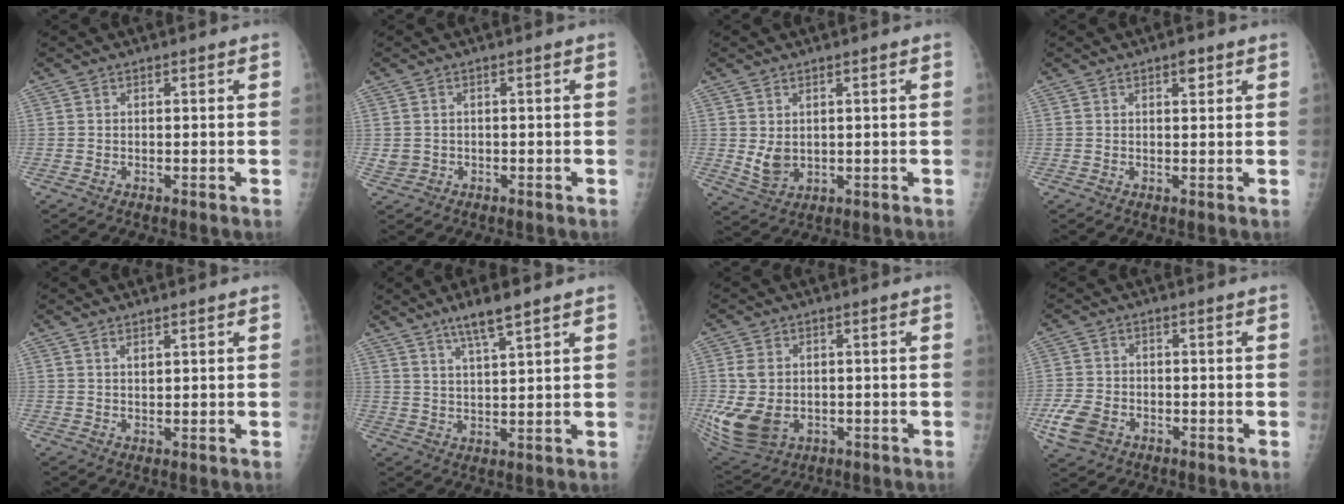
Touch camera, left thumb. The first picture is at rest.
{"total": 1.7, "force": [-0.2, 1.7, 0.4], "torque": [-0.005, 0.005, 0.002]}
{"total": 4.2, "force": [0.7, 2.9, 2.9], "torque": [-0.042, -0.013, 0.026]}
{"total": 2.0, "force": [1.2, 0.9, 1.4], "torque": [-0.013, -0.004, 0.016]}
{"total": 1.2, "force": [0.9, 0.3, 0.7], "torque": [-0.009, -0.007, 0.018]}
{"total": 6.6, "force": [4.7, 0.7, 4.6], "torque": [-0.086, -0.026, 0.088]}
{"total": 11.9, "force": [-1.5, 8.6, 8.1], "torque": [-0.173, -0.003, -0.008]}
{"total": 6.5, "force": [-2.7, 4.6, 3.7], "torque": [-0.083, 0.008, -0.047]}